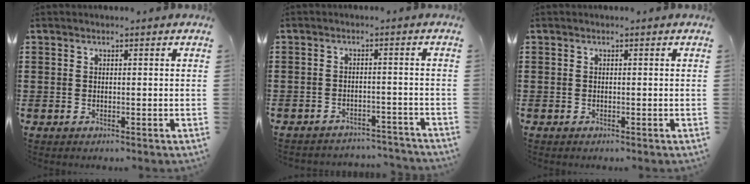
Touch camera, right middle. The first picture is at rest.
{"total": 2.9, "force": [-2.9, 0.2, 0.0], "torque": [-0.008, -0.002, -0.061]}
{"total": 0.0}